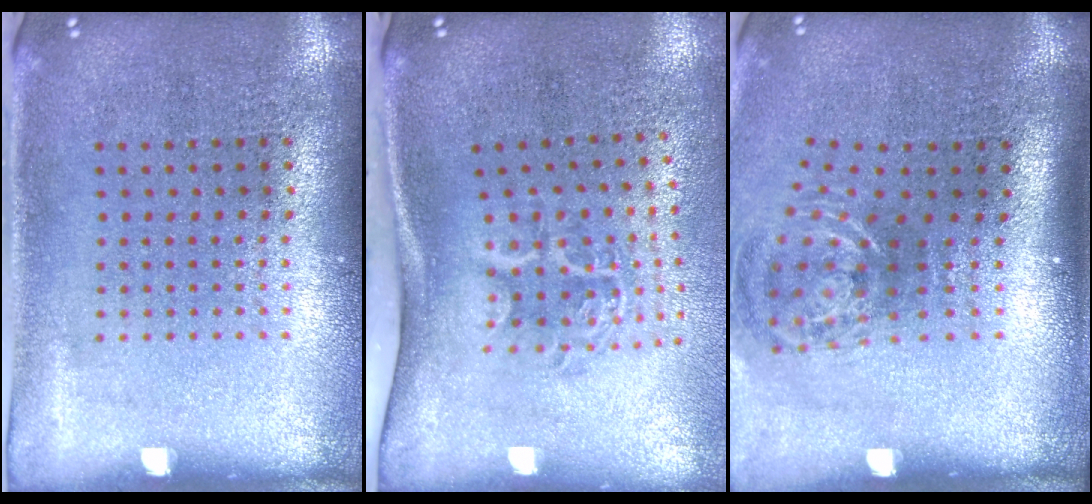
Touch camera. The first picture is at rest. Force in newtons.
{"total": 2.0, "press": 1.3, "slide": 1.6}
{"total": 1.8, "press": 1.3, "slide": 1.3}